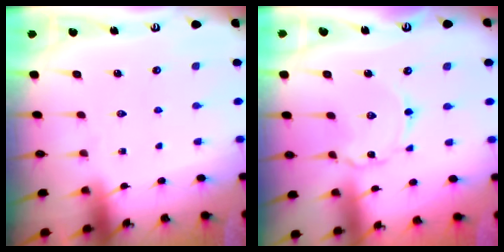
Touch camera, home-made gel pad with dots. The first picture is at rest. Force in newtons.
{"total": 2.0, "press": 2.0, "slide": 0.2}